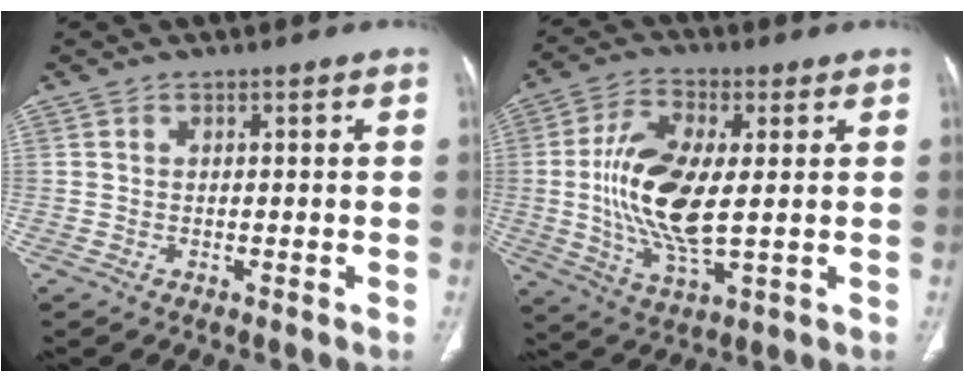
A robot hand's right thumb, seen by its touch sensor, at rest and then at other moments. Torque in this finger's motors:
{"motor_torque": [-0.83, 1.63, 1.02, 0.76, 0.30]}